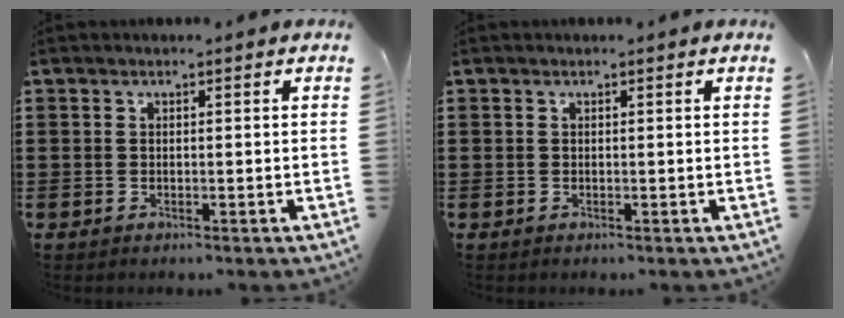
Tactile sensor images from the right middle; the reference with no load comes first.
{"total": 0.0}